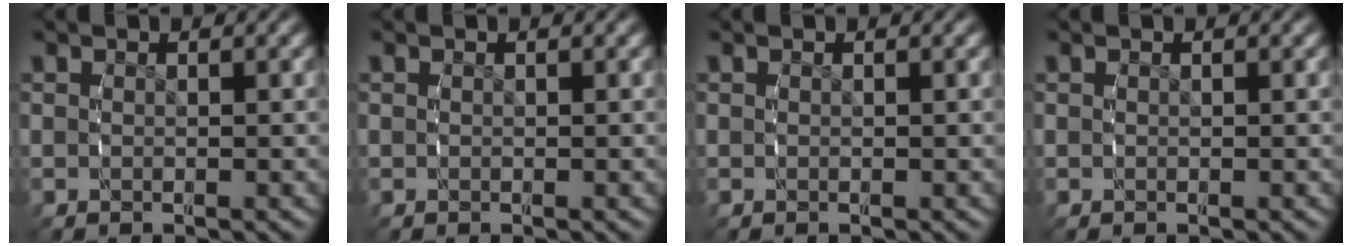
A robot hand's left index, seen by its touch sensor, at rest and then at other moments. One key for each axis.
{"total": 0.0}
{"total": 0.0}
{"total": 0.0}